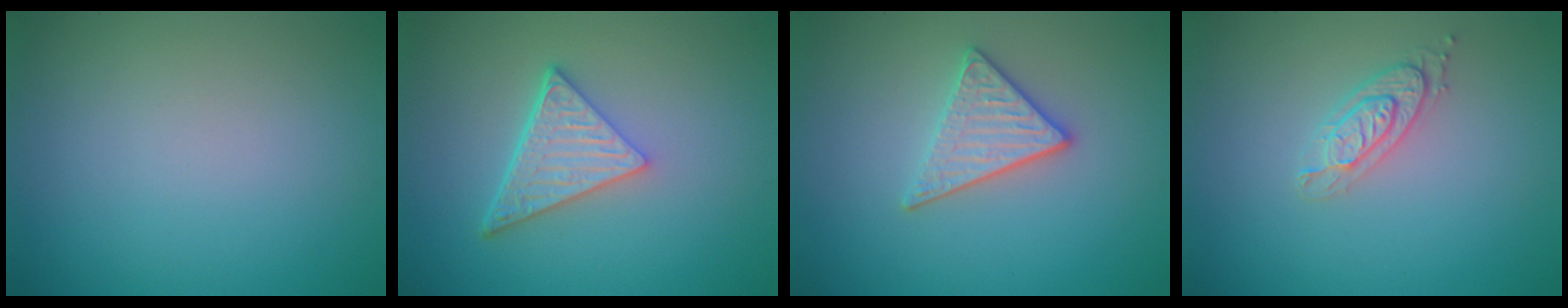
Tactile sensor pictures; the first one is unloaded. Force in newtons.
{"total": 5.0, "press": 3.6, "slide": 3.5}
{"total": 3.0, "press": 2.8, "slide": 1.3}
{"total": 2.0, "press": 1.9, "slide": 0.4}